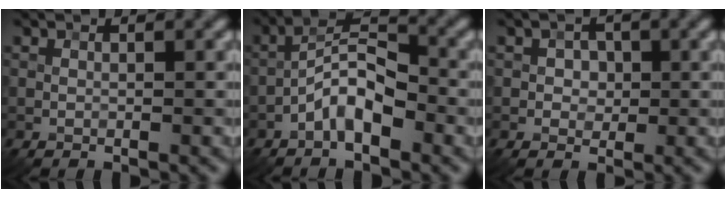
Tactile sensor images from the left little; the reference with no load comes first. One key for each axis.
{"total": 5.0, "fx": -2.3, "fy": 1.9, "fz": 3.9, "tx": -0.067, "ty": 0.018, "tz": -0.051}
{"total": 1.6, "fx": 0.2, "fy": 1.3, "fz": 0.8, "tx": -0.010, "ty": -0.001, "tz": 0.000}